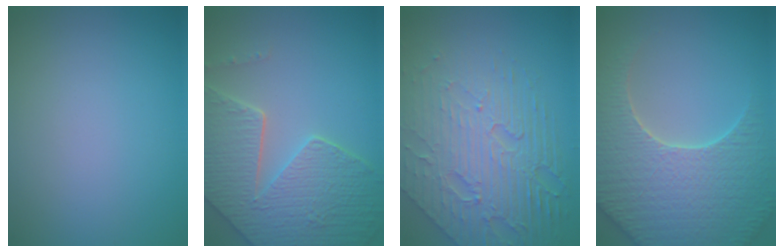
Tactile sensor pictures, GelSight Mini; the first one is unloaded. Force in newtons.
{"total": 8.8, "press": 6.3, "slide": 6.2}
{"total": 8.4, "press": 5.6, "slide": 6.3}
{"total": 7.7, "press": 7.4, "slide": 2.2}